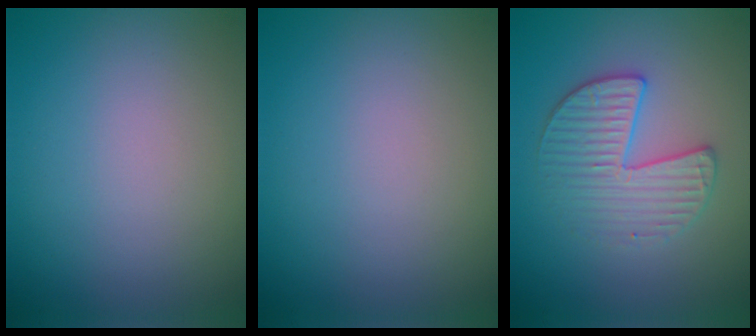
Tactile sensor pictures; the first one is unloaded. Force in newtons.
{"total": 0.0}
{"total": 3.4, "press": 3.3, "slide": 0.7}